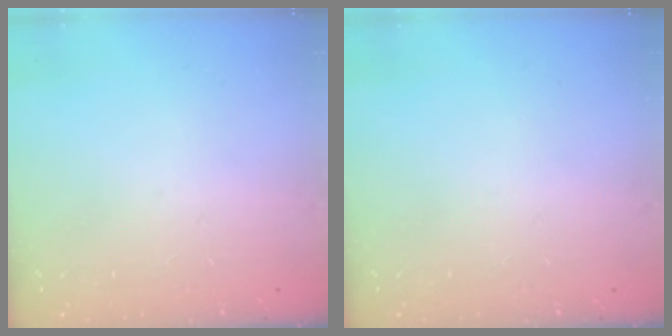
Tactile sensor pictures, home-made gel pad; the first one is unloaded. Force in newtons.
{"total": 0.0}